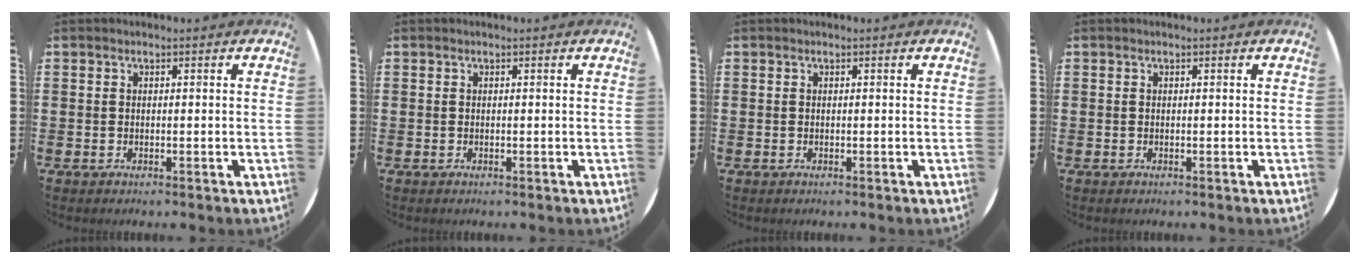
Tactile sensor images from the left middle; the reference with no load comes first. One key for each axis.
{"total": 0.0}
{"total": 0.0}
{"total": 0.0}